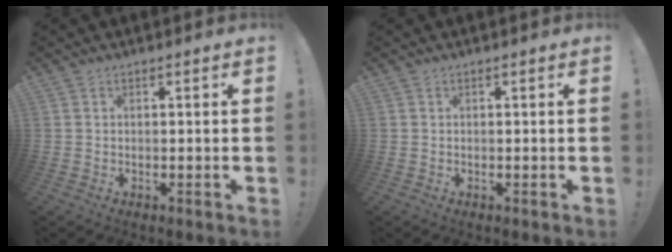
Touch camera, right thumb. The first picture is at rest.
{"total": 0.0}